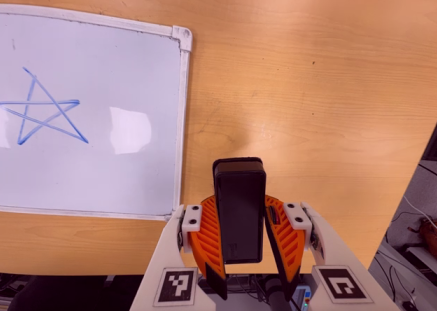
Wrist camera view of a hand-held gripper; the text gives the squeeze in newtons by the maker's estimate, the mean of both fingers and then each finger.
{"total": 9.1, "left": 7.7, "right": 10.5}